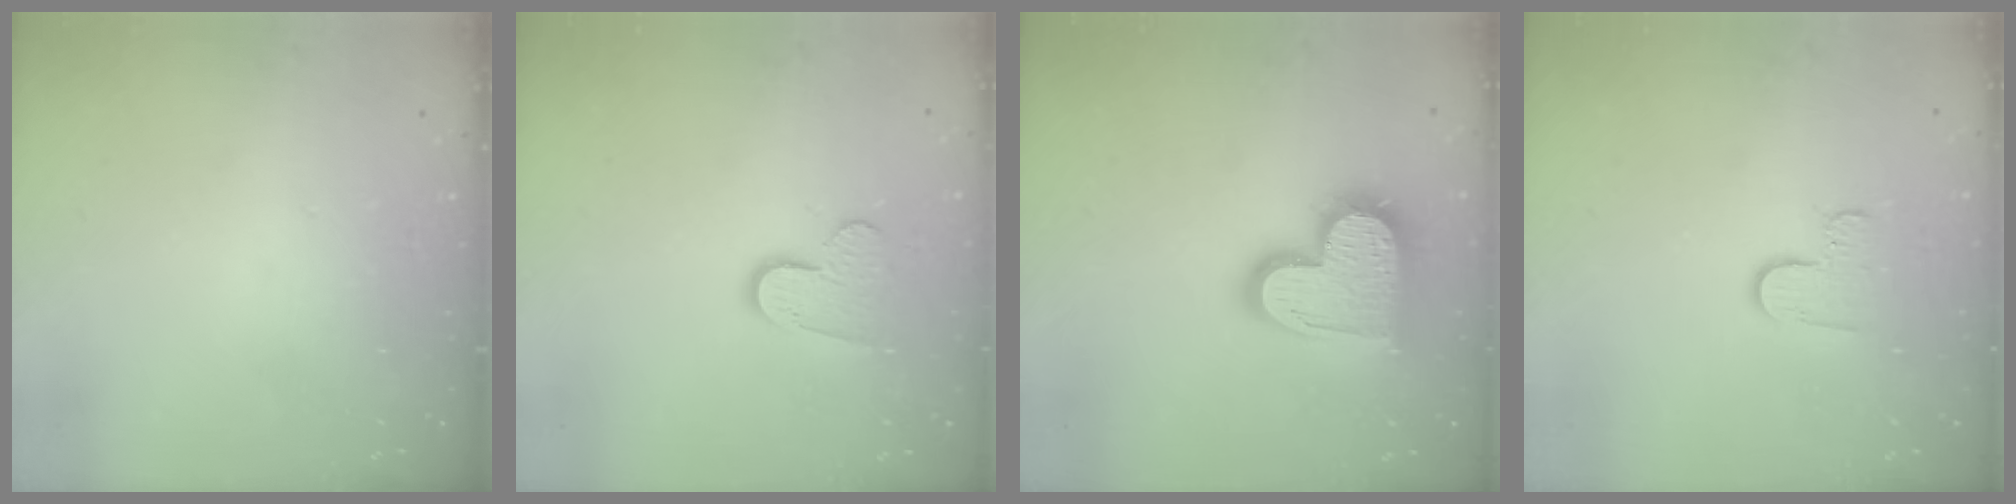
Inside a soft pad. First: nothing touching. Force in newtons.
{"total": 8.5, "press": 8.5, "slide": 0.5}
{"total": 17.9, "press": 17.8, "slide": 1.3}
{"total": 5.4, "press": 5.4, "slide": 0.5}